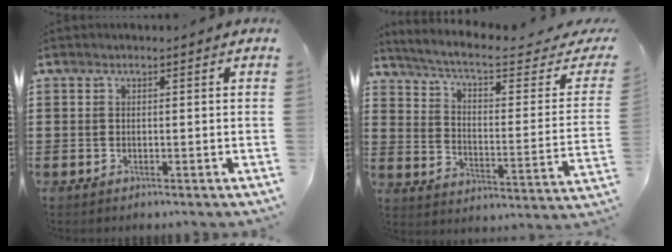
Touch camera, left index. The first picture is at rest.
{"total": 6.0, "force": [4.6, 0.7, 3.9], "torque": [-0.095, -0.035, 0.074]}